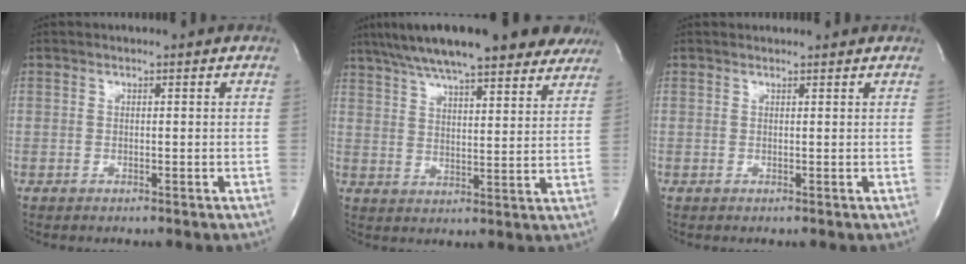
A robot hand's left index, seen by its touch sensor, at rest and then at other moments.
{"total": 22.6, "force": [18.2, 4.8, 12.4], "torque": [-0.206, 0.034, 0.247]}
{"total": 1.8, "force": [1.8, 0.3, 0.1], "torque": [-0.010, 0.016, 0.023]}